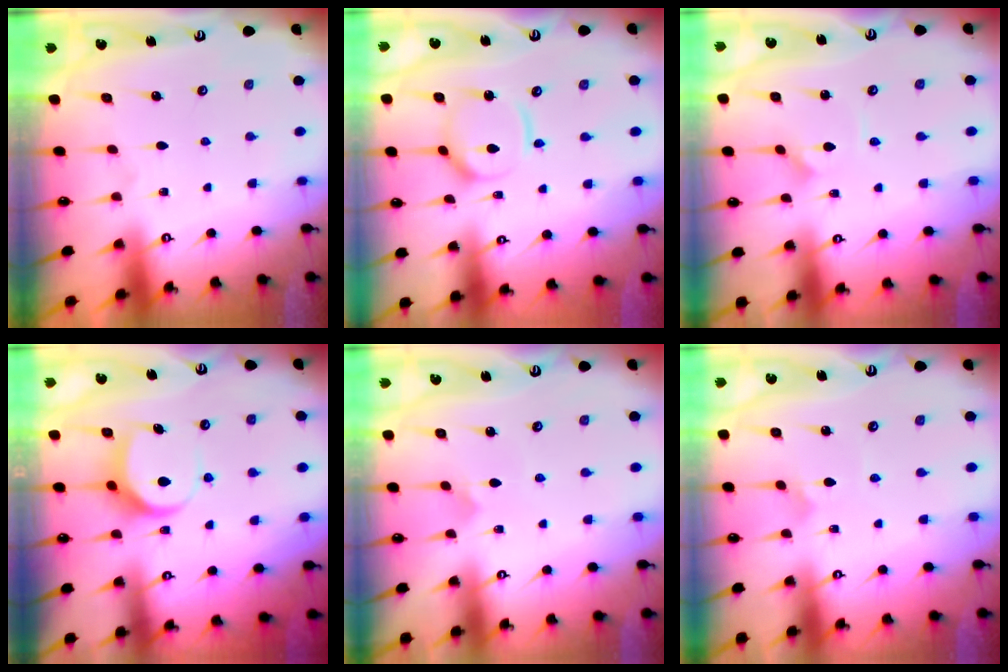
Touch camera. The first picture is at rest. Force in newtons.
{"total": 11.0, "press": 10.9, "slide": 1.2}
{"total": 1.6, "press": 1.6, "slide": 0.1}
{"total": 8.0, "press": 7.9, "slide": 0.9}
{"total": 3.5, "press": 3.5, "slide": 0.1}
{"total": 2.3, "press": 2.3, "slide": 0.2}